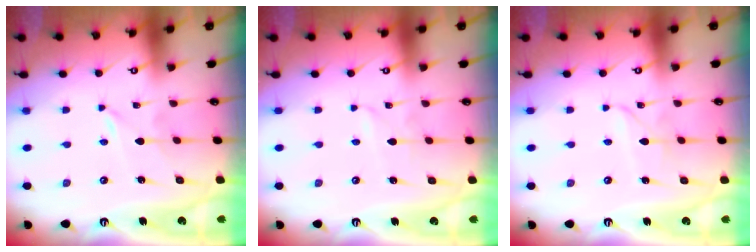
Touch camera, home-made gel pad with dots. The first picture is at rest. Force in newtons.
{"total": 1.2, "press": 1.2, "slide": 0.1}
{"total": 2.1, "press": 2.1, "slide": 0.3}